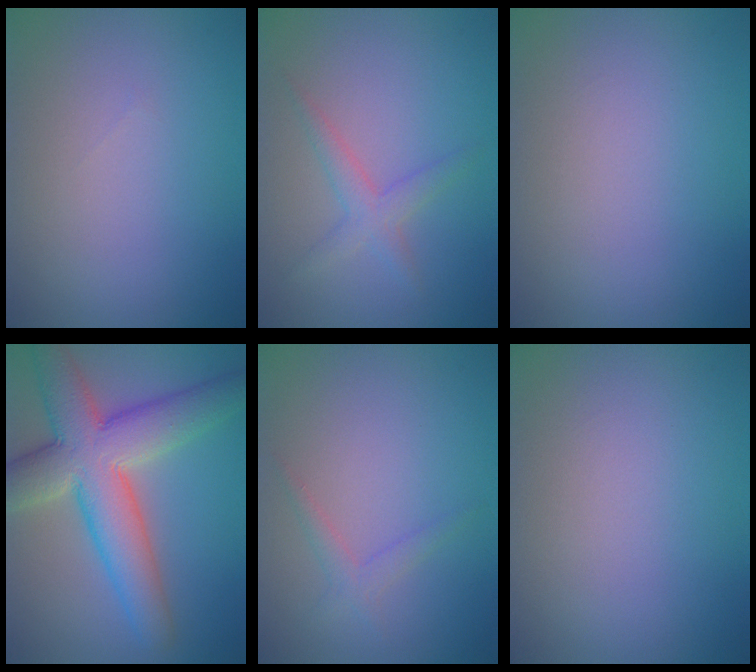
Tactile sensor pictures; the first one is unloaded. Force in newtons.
{"total": 2.1, "press": 2.1, "slide": 0.1}
{"total": 0.0}
{"total": 9.5, "press": 9.5, "slide": 0.7}
{"total": 1.3, "press": 1.3, "slide": 0.1}
{"total": 0.0}